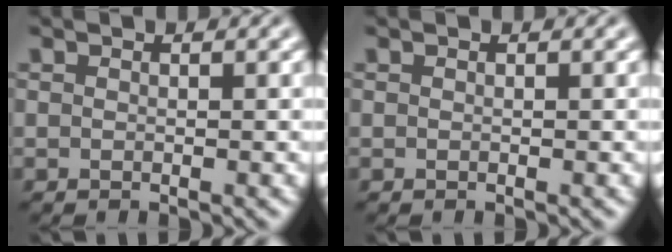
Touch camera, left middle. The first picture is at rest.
{"total": 0.0}